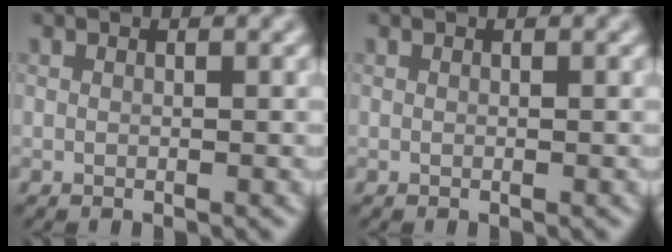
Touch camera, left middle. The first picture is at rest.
{"total": 0.0}